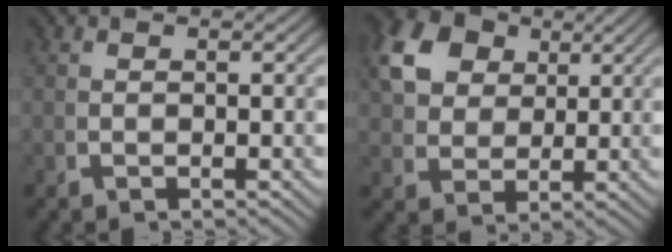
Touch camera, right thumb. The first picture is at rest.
{"total": 9.9, "force": [4.0, 7.5, 5.2], "torque": [-0.120, -0.004, 0.073]}